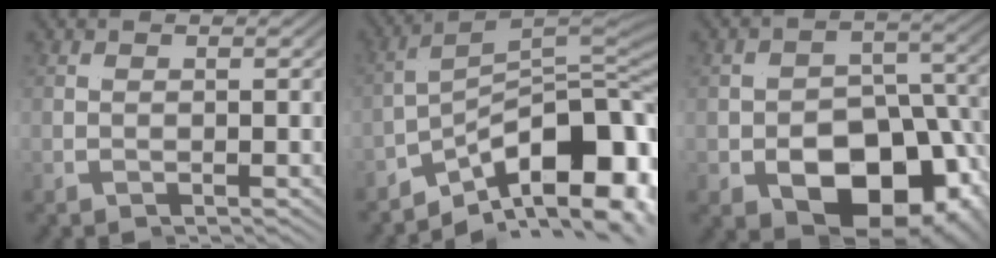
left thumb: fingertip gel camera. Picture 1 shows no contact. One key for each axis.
{"total": 11.0, "fx": -1.9, "fy": 4.5, "fz": 9.8, "tx": -0.129, "ty": 0.019, "tz": -0.044}
{"total": 9.9, "fx": -2.4, "fy": 6.1, "fz": 7.3, "tx": -0.123, "ty": -0.018, "tz": -0.029}